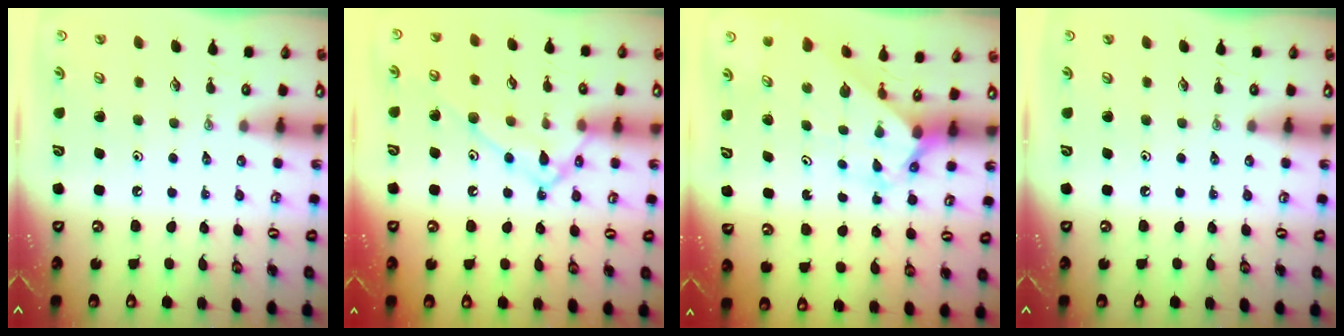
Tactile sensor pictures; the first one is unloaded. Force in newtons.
{"total": 12.3, "press": 12.3, "slide": 1.0}
{"total": 2.4, "press": 2.4, "slide": 0.2}
{"total": 0.0}